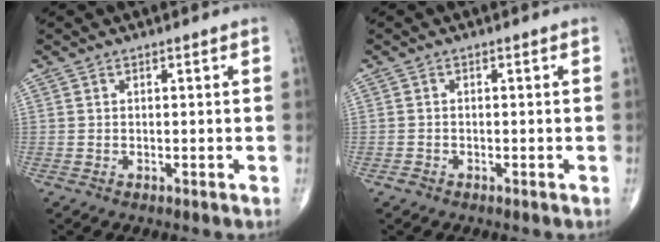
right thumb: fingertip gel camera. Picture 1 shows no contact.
{"total": 0.9, "force": [-0.6, 0.6, 0.2], "torque": [-0.003, 0.002, -0.016]}